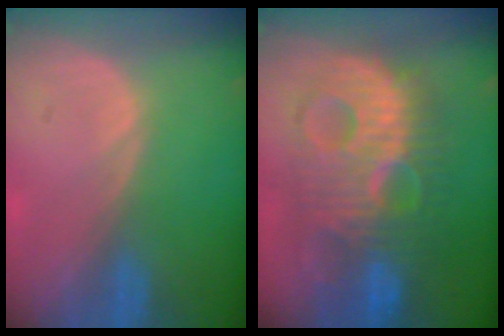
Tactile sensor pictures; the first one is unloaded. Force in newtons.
{"total": 11.9, "press": 11.9, "slide": 0.7}